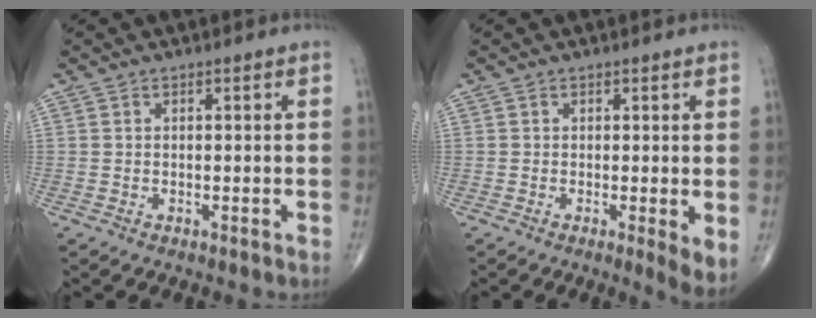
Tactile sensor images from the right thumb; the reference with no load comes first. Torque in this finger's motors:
{"motor_torque": [0.46, 0.90, 0.31, -0.26, 0.15]}